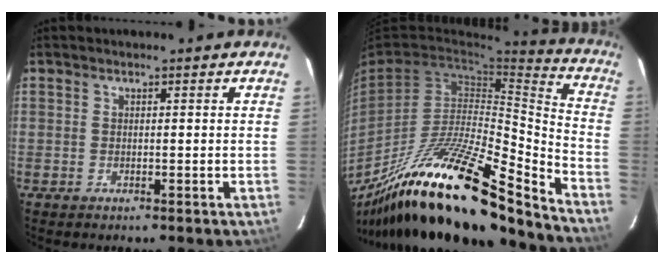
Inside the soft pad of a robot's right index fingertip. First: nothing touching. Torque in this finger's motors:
{"motor_torque": [1.15, -0.99, 1.05, 0.21]}